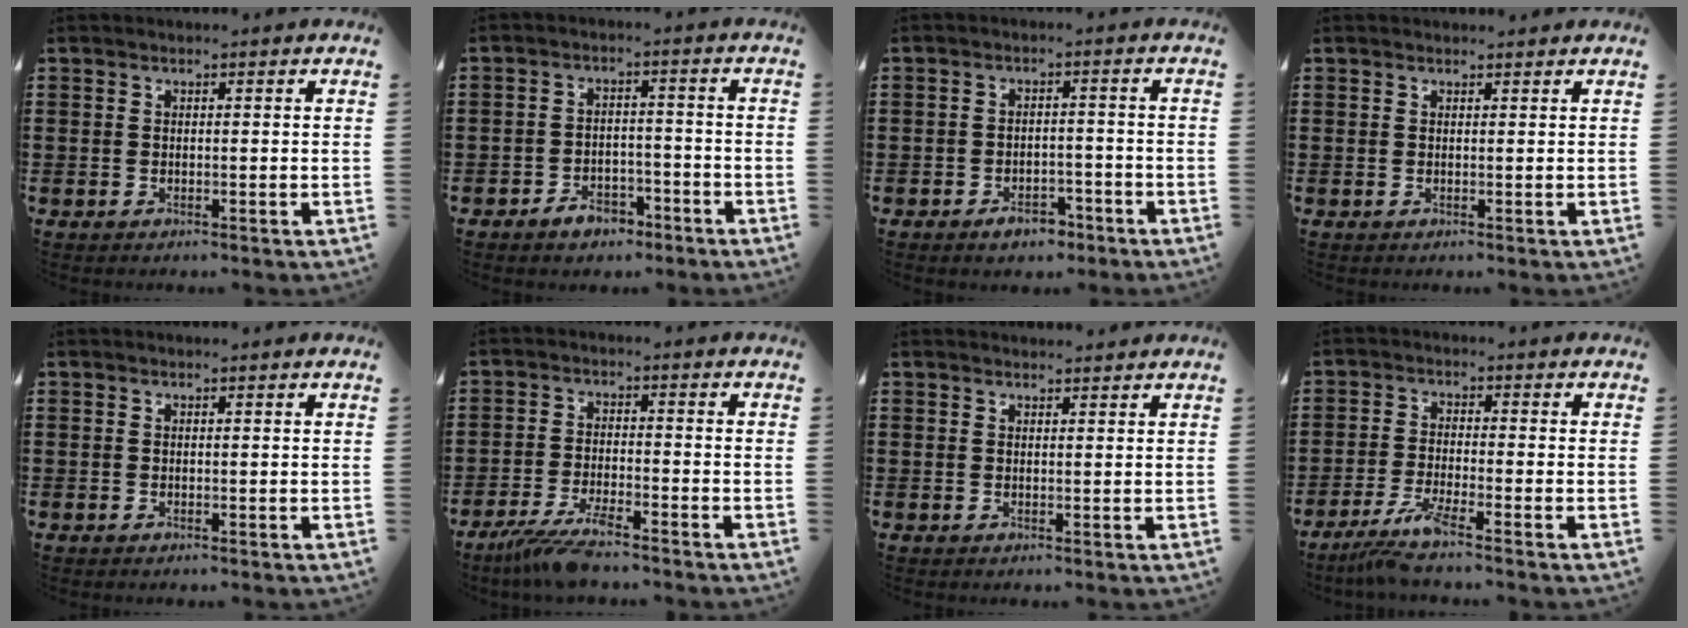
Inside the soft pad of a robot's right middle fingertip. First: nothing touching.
{"total": 3.7, "force": [-3.1, 1.8, 1.0], "torque": [-0.019, 0.010, -0.062]}
{"total": 3.5, "force": [-2.9, 1.6, 1.2], "torque": [-0.021, 0.010, -0.056]}
{"total": 0.7, "force": [0.6, 0.3, 0.0], "torque": [0.006, -0.003, 0.010]}
{"total": 0.0}
{"total": 5.6, "force": [-4.6, 0.6, 3.1], "torque": [-0.078, -0.015, -0.091]}
{"total": 1.1, "force": [1.1, 0.2, 0.0], "torque": [0.005, -0.002, 0.020]}
{"total": 4.6, "force": [-3.6, -0.3, 2.9], "torque": [-0.069, -0.019, -0.071]}